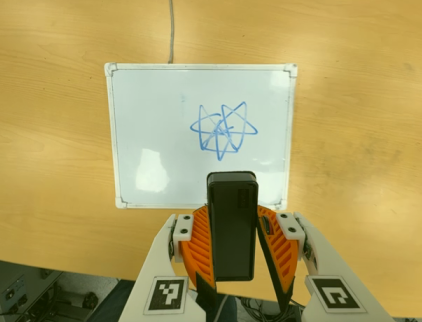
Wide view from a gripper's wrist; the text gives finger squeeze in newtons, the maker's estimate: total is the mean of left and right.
{"total": 5.3, "left": 4.8, "right": 5.8}